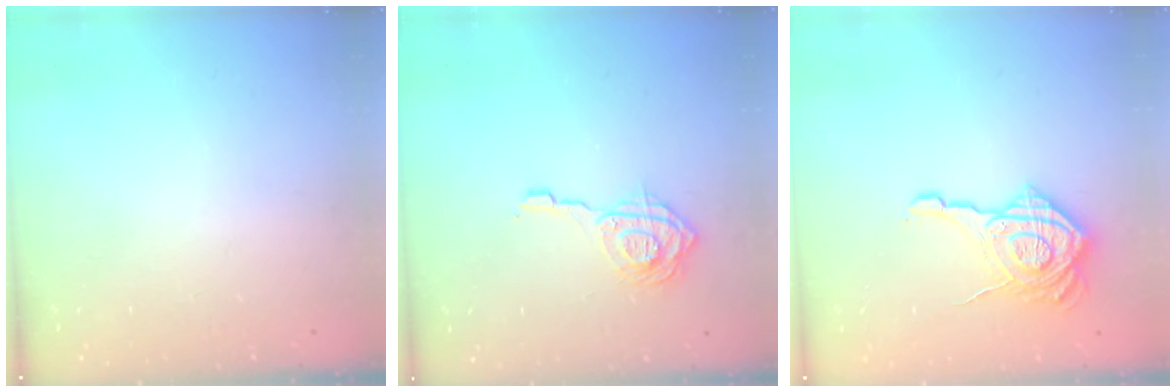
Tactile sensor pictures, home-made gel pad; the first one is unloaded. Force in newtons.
{"total": 11.2, "press": 11.1, "slide": 0.9}
{"total": 17.6, "press": 17.5, "slide": 1.1}